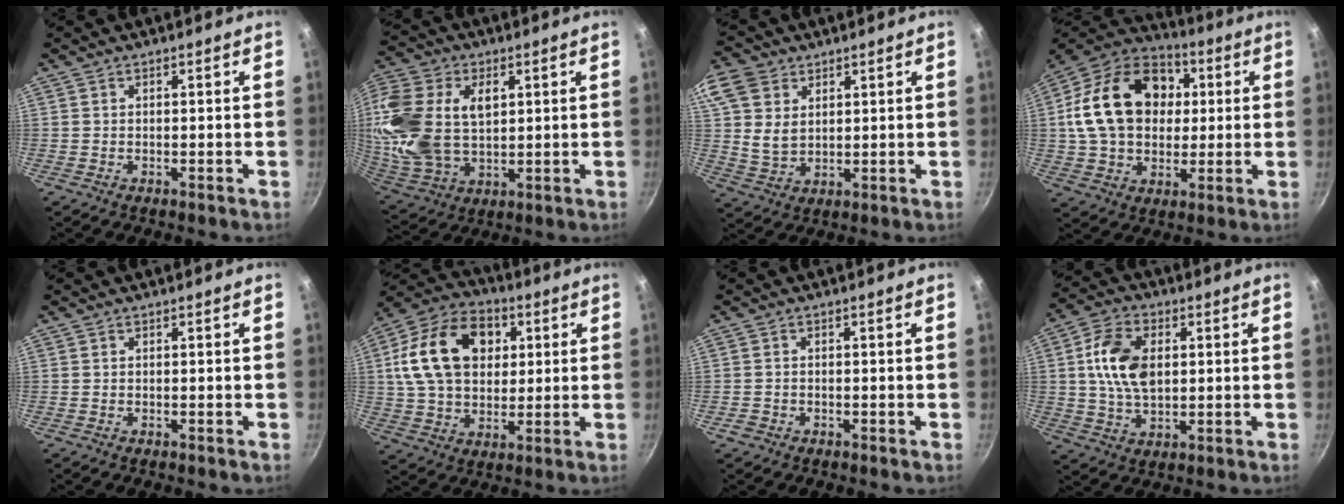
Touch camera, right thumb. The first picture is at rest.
{"total": 21.4, "force": [4.4, 14.2, 15.4], "torque": [-0.330, -0.010, 0.086]}
{"total": 11.3, "force": [4.6, 8.4, 6.0], "torque": [-0.116, -0.010, 0.088]}
{"total": 22.4, "force": [3.4, 16.5, 14.8], "torque": [-0.229, 0.024, 0.051]}
{"total": 0.0}
{"total": 19.6, "force": [4.7, 13.8, 13.2], "torque": [-0.211, 0.013, 0.071]}
{"total": 1.3, "force": [-0.9, 0.9, 0.3], "torque": [-0.009, 0.003, -0.013]}
{"total": 11.9, "force": [1.9, 7.5, 9.0], "torque": [-0.152, 0.005, 0.030]}